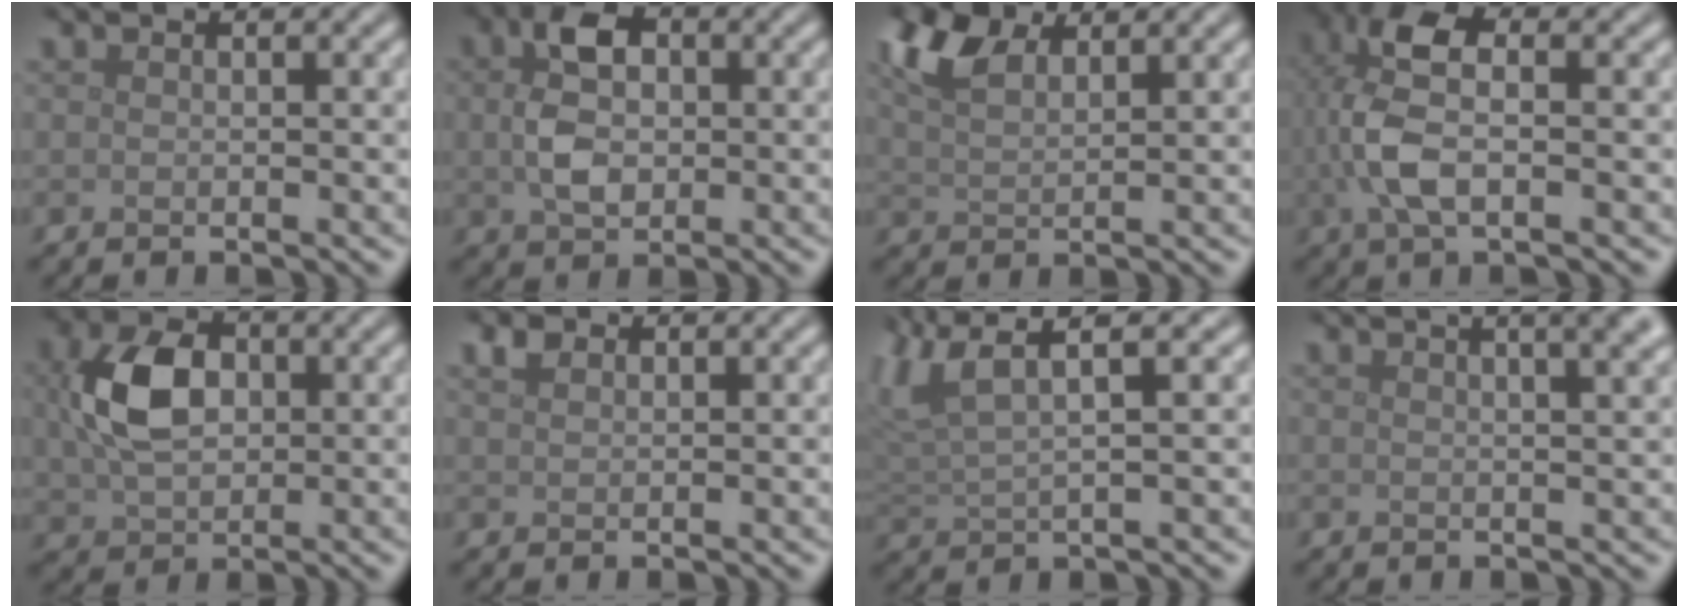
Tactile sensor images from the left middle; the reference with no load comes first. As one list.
[{"total": 4.9, "force": [0.4, 3.2, 3.6], "torque": [-0.073, 0.006, 0.001]}, {"total": 5.1, "force": [3.5, 2.2, 2.9], "torque": [-0.072, 0.016, 0.065]}, {"total": 6.3, "force": [0.1, 2.8, 5.6], "torque": [-0.129, 0.013, -0.004]}, {"total": 6.5, "force": [1.0, 4.6, 4.5], "torque": [-0.106, 0.003, 0.018]}, {"total": 1.2, "force": [0.9, 0.6, 0.5], "torque": [-0.012, 0.004, 0.019]}, {"total": 6.0, "force": [3.6, 1.7, 4.6], "torque": [-0.104, 0.021, 0.068]}, {"total": 8.8, "force": [4.7, 4.2, 6.2], "torque": [-0.002, 0.060, 0.013]}]